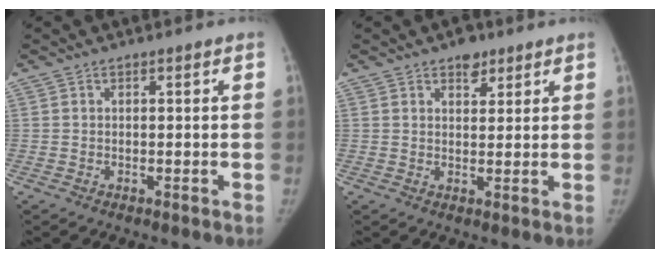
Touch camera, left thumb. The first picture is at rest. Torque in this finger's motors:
{"motor_torque": [1.32, 0.75, 0.58, -0.41, 0.06]}